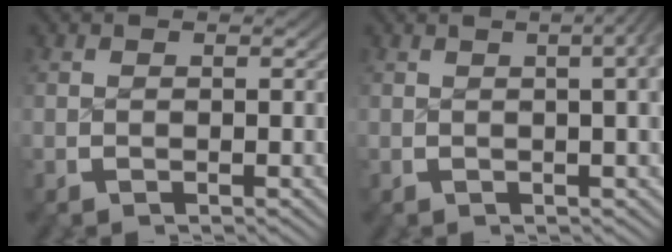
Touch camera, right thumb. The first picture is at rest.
{"total": 7.7, "force": [2.7, 3.7, 6.2], "torque": [-0.049, 0.039, 0.018]}